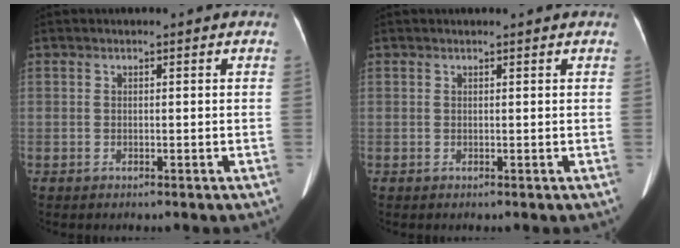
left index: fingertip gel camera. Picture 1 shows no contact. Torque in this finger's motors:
{"motor_torque": [-0.49, 0.44, 0.03, 0.01]}